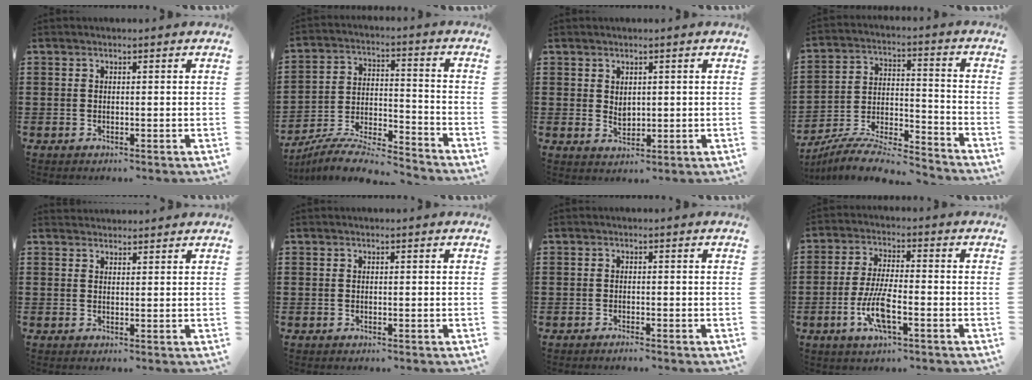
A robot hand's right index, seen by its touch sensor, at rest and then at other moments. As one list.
[{"total": 8.0, "force": [-7.5, 0.5, 2.6], "torque": [-0.045, 0.005, -0.146]}, {"total": 1.7, "force": [0.7, 1.1, 1.0], "torque": [-0.013, 0.000, 0.013]}, {"total": 8.3, "force": [-7.7, 0.7, 2.9], "torque": [-0.049, 0.006, -0.151]}, {"total": 1.6, "force": [1.5, -0.2, -0.5], "torque": [0.007, 0.002, 0.030]}, {"total": 0.0}, {"total": 0.9, "force": [-0.7, -0.4, 0.2], "torque": [-0.006, -0.004, -0.014]}, {"total": 7.3, "force": [-2.8, 1.8, 6.5], "torque": [-0.146, -0.015, -0.055]}]